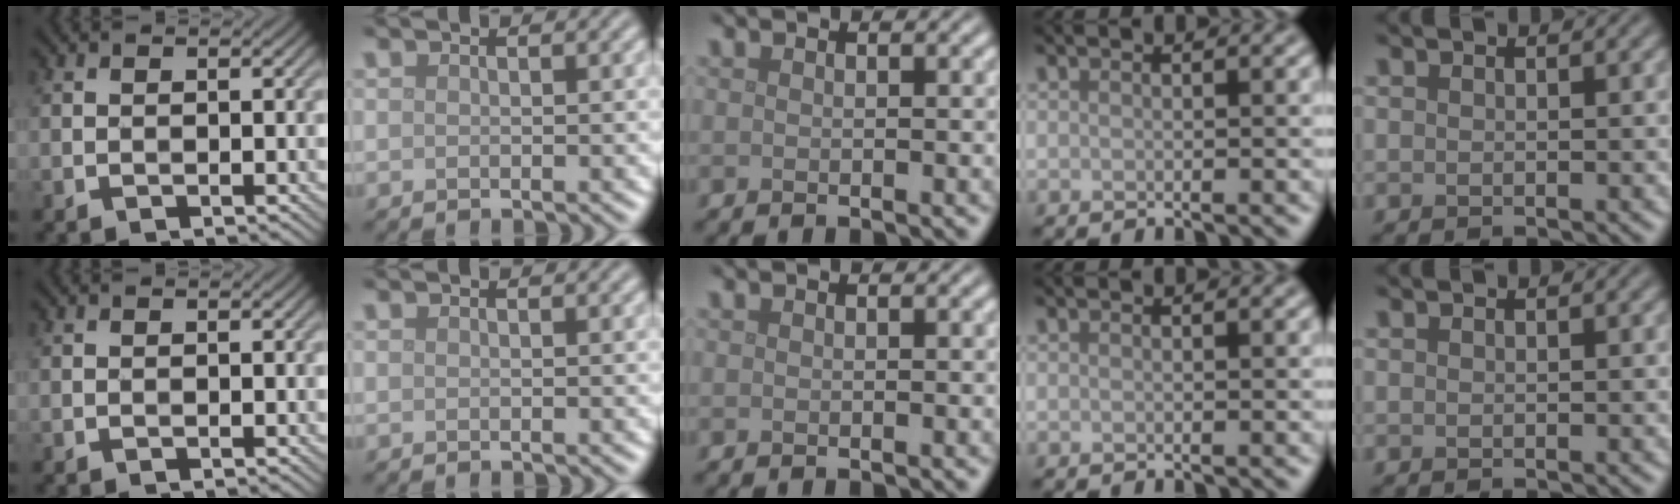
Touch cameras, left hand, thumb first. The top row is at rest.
{}